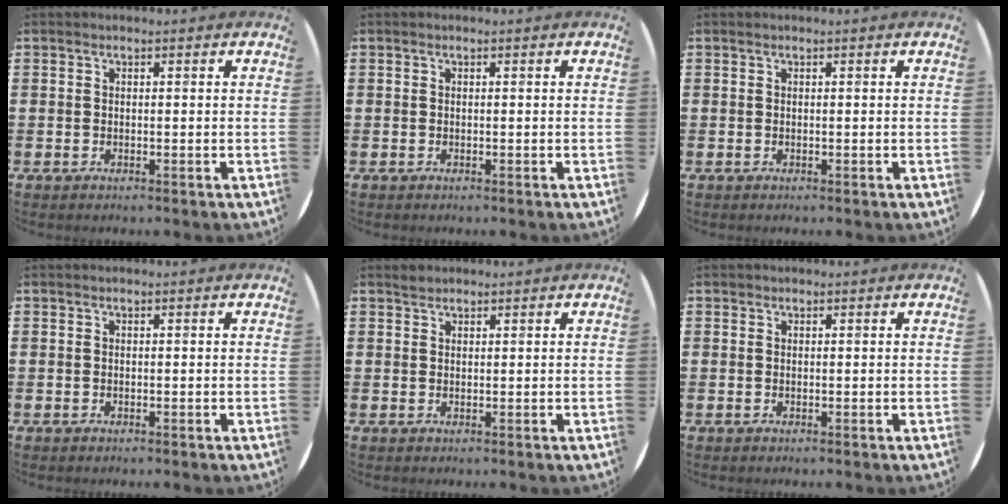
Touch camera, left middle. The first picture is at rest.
{"total": 0.0}
{"total": 0.0}
{"total": 0.0}
{"total": 1.0, "force": [0.9, 0.3, 0.0], "torque": [0.006, -0.003, 0.017]}
{"total": 0.0}